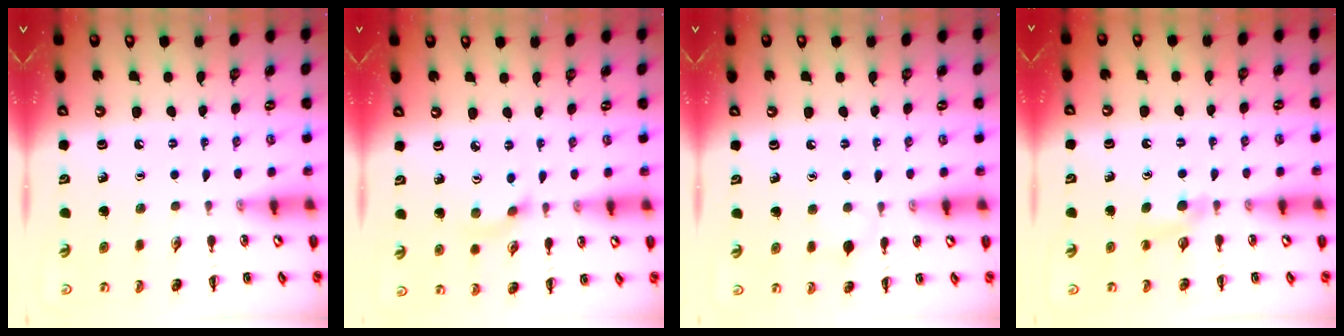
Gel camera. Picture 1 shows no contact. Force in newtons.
{"total": 1.4, "press": 1.3, "slide": 0.5}
{"total": 4.1, "press": 3.8, "slide": 1.5}
{"total": 3.8, "press": 3.5, "slide": 1.4}